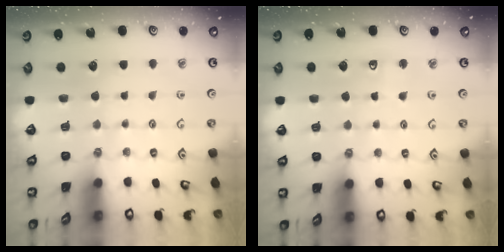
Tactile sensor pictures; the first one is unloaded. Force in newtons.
{"total": 3.9, "press": 3.9, "slide": 0.7}